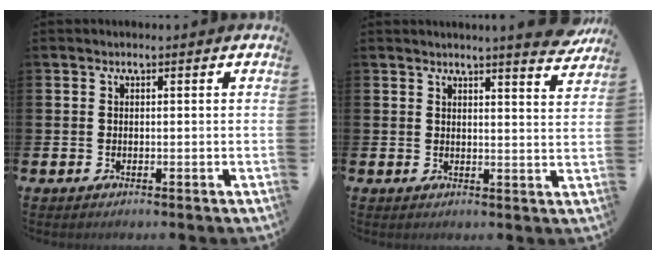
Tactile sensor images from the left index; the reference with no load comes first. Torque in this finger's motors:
{"motor_torque": [0.97, -1.17, 0.36, 0.10]}